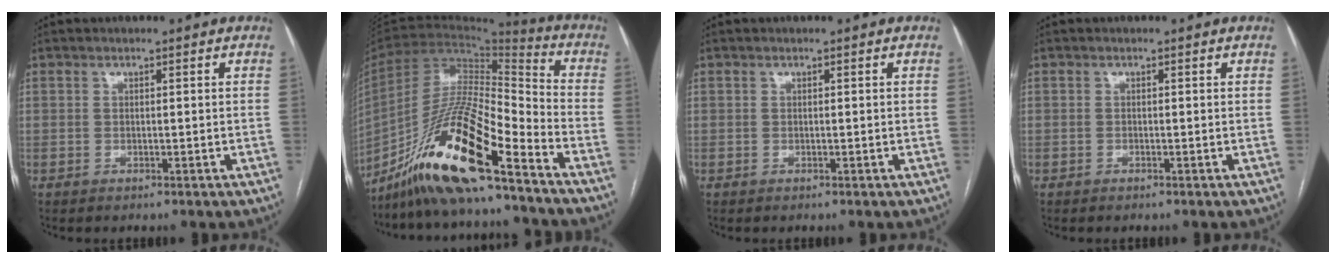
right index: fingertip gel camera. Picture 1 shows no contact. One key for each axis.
{"total": 19.0, "fx": -13.1, "fy": 1.5, "fz": 13.6, "tx": -0.281, "ty": -0.021, "tz": -0.245}
{"total": 0.0}
{"total": 0.0}